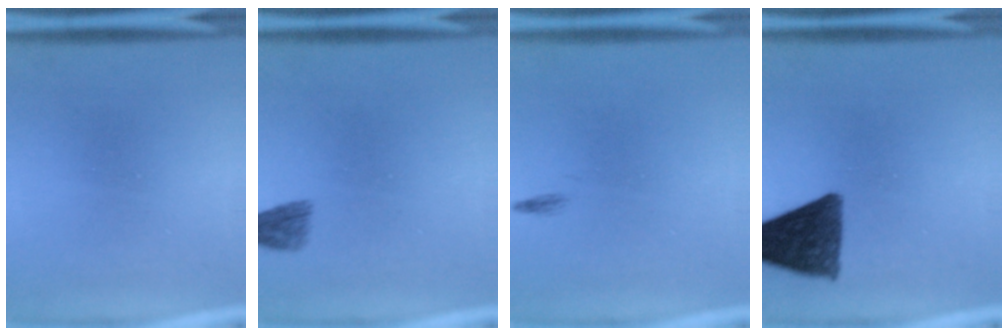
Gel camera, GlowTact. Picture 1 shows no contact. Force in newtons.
{"total": 1.8}
{"total": 0.5}
{"total": 10.8}